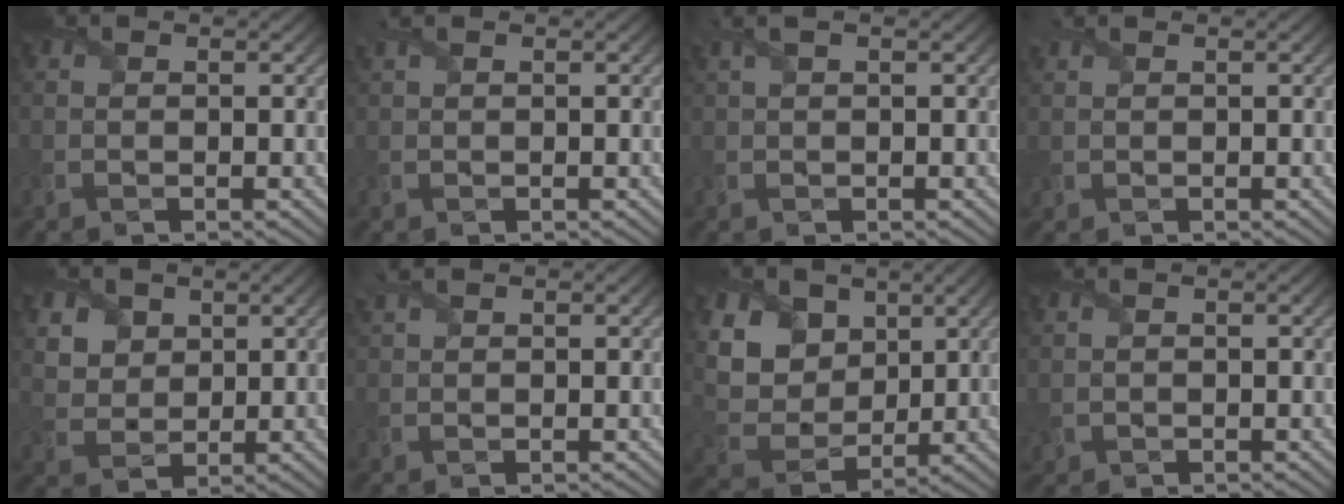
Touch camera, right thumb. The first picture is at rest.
{"total": 1.5, "force": [1.0, 0.3, 1.1], "torque": [-0.030, 0.011, 0.021]}
{"total": 2.1, "force": [1.1, 0.4, 1.8], "torque": [-0.046, 0.010, 0.023]}
{"total": 1.6, "force": [1.4, 0.6, 0.6], "torque": [-0.024, 0.011, 0.029]}
{"total": 5.3, "force": [3.0, 3.9, 2.0], "torque": [-0.094, -0.012, 0.063]}
{"total": 2.2, "force": [1.6, 0.5, 1.4], "torque": [-0.039, 0.015, 0.034]}
{"total": 12.5, "force": [5.7, 9.3, 6.1], "torque": [-0.189, 0.016, 0.127]}
{"total": 0.7, "force": [0.4, 0.5, 0.2], "torque": [-0.015, 0.000, 0.010]}